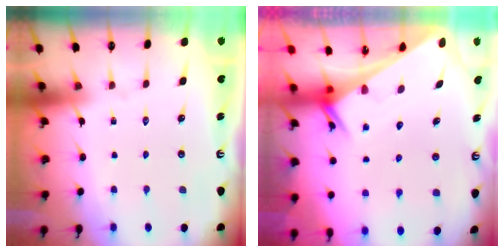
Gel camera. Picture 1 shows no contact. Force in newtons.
{"total": 2.7, "press": 2.7, "slide": 0.1}